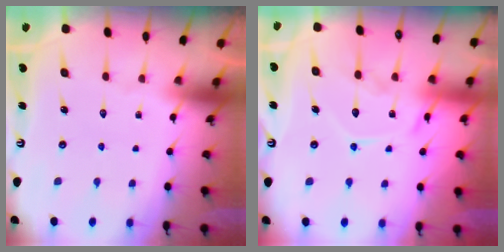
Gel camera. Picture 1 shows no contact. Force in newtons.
{"total": 13.6, "press": 13.5, "slide": 1.2}